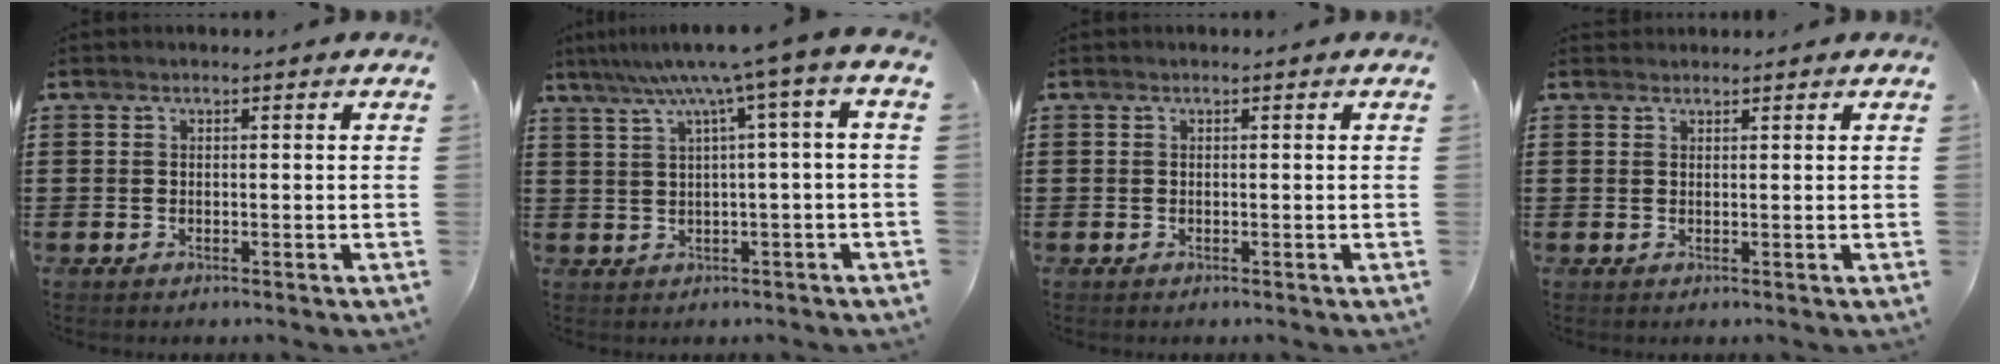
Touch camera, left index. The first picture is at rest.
{"total": 6.4, "force": [2.0, -0.6, 6.0], "torque": [-0.118, -0.014, 0.026]}
{"total": 0.0}
{"total": 0.8, "force": [0.8, 0.3, 0.0], "torque": [-0.003, 0.000, 0.016]}